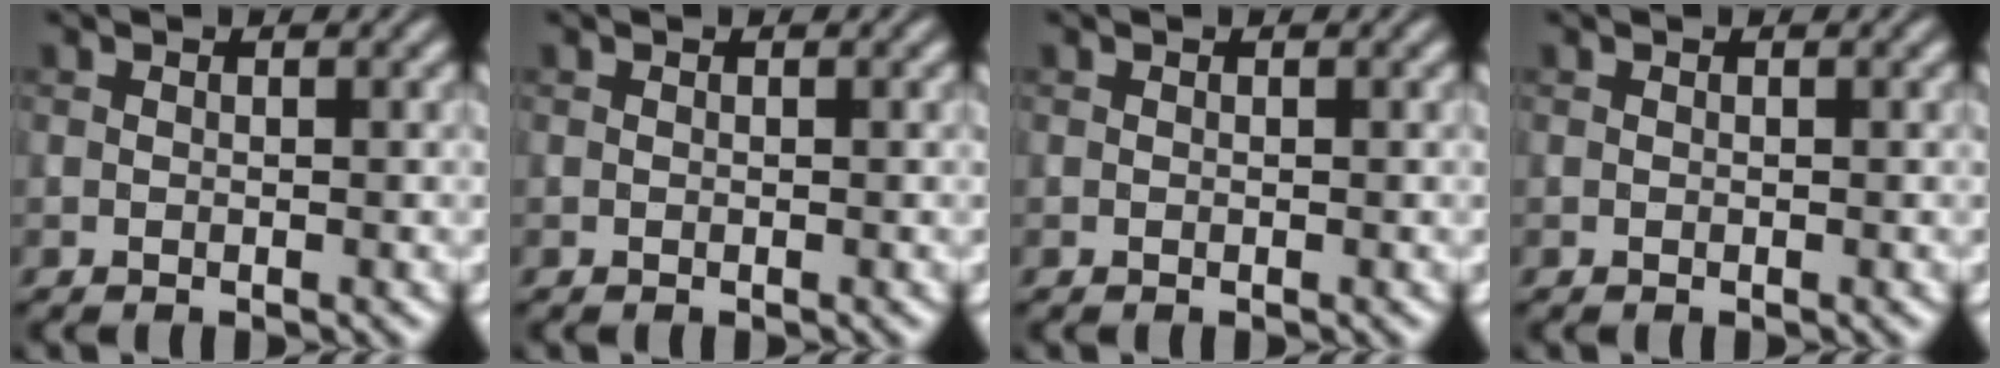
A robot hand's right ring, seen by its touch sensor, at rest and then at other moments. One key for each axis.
{"total": 0.0}
{"total": 0.0}
{"total": 0.0}